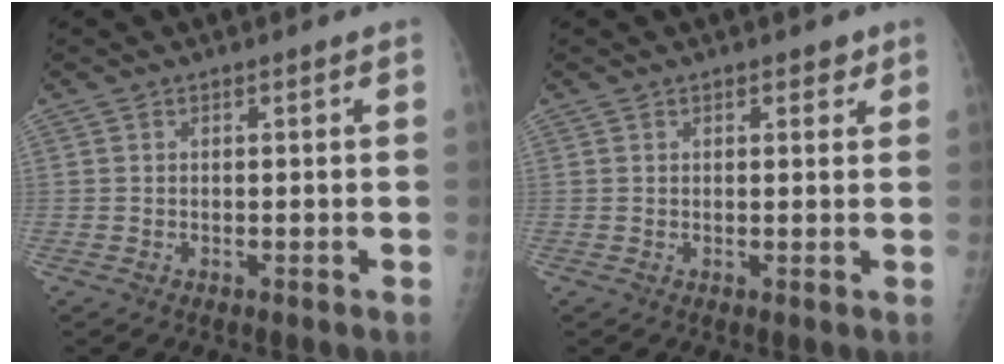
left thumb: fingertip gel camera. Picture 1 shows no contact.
{"total": 2.4, "force": [1.5, 1.3, 1.3], "torque": [0.001, -0.006, 0.017]}